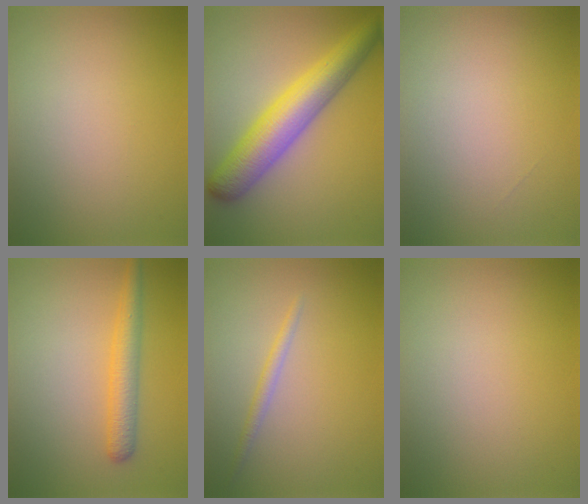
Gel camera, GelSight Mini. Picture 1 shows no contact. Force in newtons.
{"total": 7.0, "press": 7.0, "slide": 0.2}
{"total": 0.0}
{"total": 3.0, "press": 3.0, "slide": 0.2}
{"total": 1.2, "press": 1.2, "slide": 0.0}
{"total": 0.0}